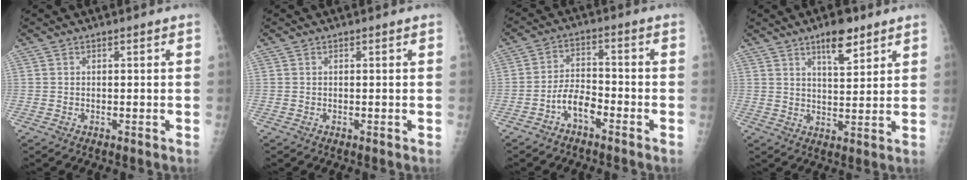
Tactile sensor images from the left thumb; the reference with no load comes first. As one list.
[{"total": 0.0}, {"total": 5.6, "force": [-3.4, 2.7, 3.6], "torque": [-0.060, 0.033, -0.068]}, {"total": 7.3, "force": [4.7, 2.6, 4.9], "torque": [-0.062, -0.029, 0.073]}]